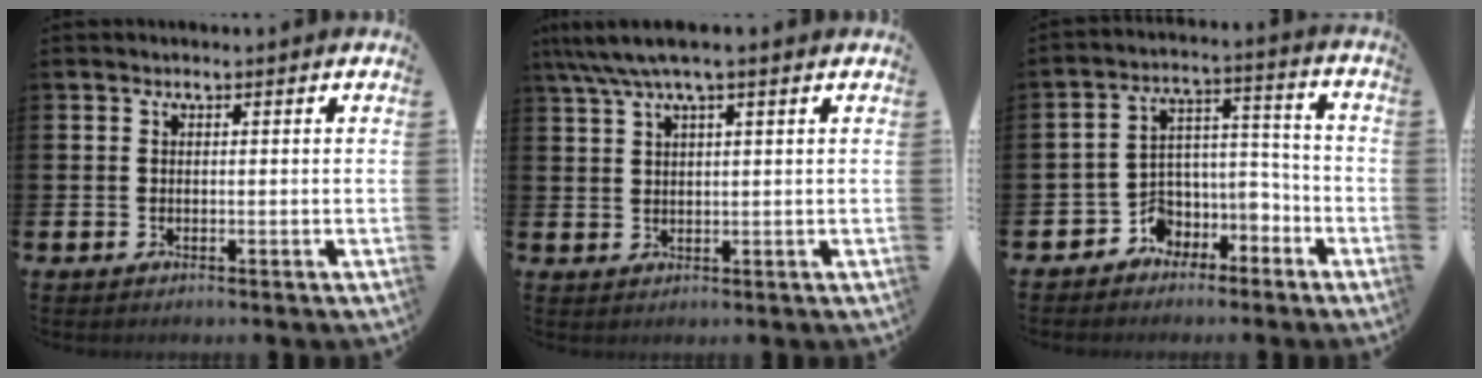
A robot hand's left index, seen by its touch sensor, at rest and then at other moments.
{"total": 4.4, "force": [3.1, 0.6, 3.0], "torque": [-0.065, -0.001, 0.057]}
{"total": 4.9, "force": [-2.2, 4.3, 0.9], "torque": [-0.039, -0.011, -0.045]}